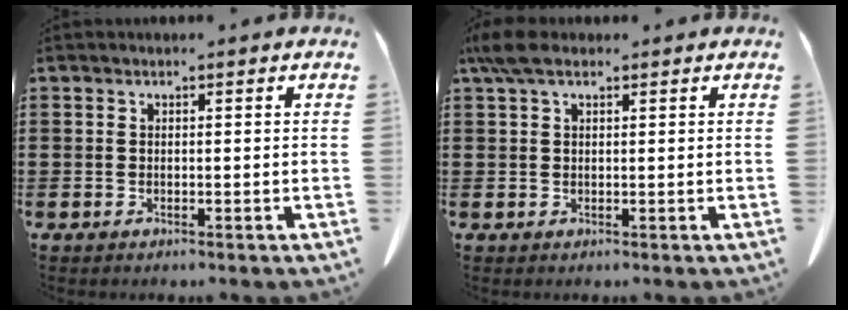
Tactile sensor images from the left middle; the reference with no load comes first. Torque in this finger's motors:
{"motor_torque": [1.60, 0.55, 0.34, 0.10]}